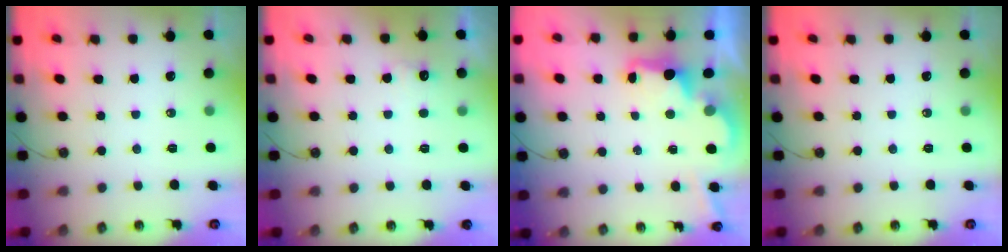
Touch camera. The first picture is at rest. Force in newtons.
{"total": 5.7, "press": 5.6, "slide": 1.3}
{"total": 2.6, "press": 2.4, "slide": 0.8}
{"total": 0.0}